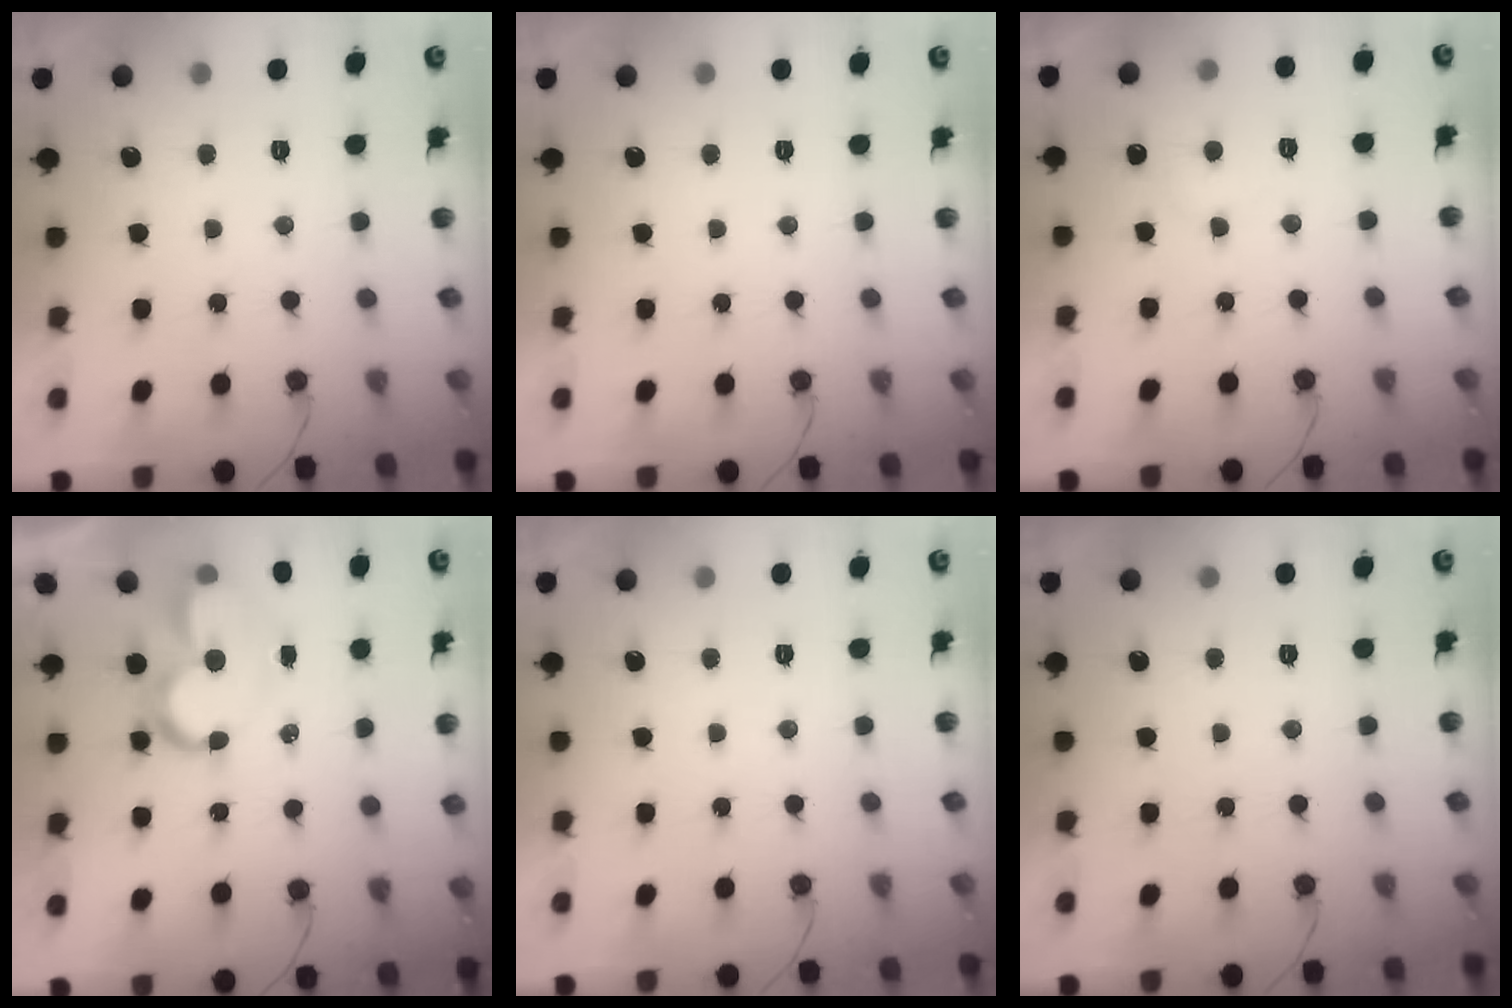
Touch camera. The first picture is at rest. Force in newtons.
{"total": 0.0}
{"total": 5.9, "press": 5.9, "slide": 0.3}
{"total": 8.4, "press": 8.3, "slide": 0.6}
{"total": 0.0}
{"total": 0.0}